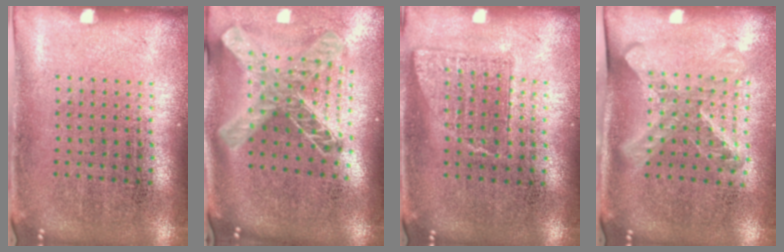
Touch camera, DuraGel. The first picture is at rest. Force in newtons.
{"total": 2.5, "press": 1.8, "slide": 1.8}
{"total": 0.8, "press": 0.7, "slide": 0.3}
{"total": 1.6, "press": 1.3, "slide": 1.0}